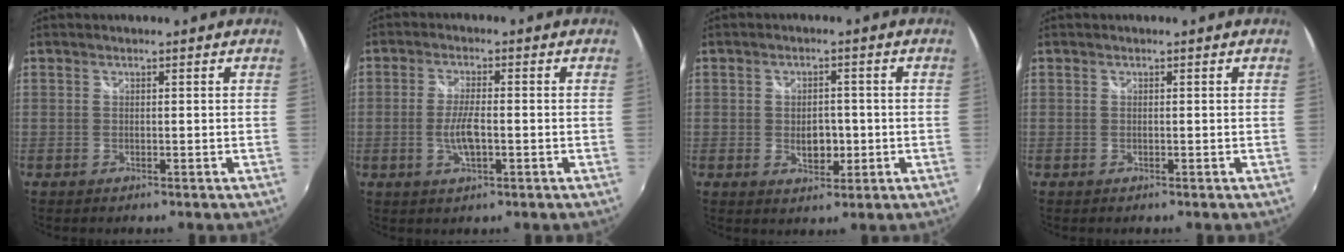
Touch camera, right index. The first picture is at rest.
{"total": 4.9, "force": [-1.2, 1.4, 4.6], "torque": [-0.093, -0.005, -0.022]}
{"total": 4.3, "force": [-0.8, 2.8, 3.2], "torque": [-0.055, -0.002, -0.010]}
{"total": 0.0}